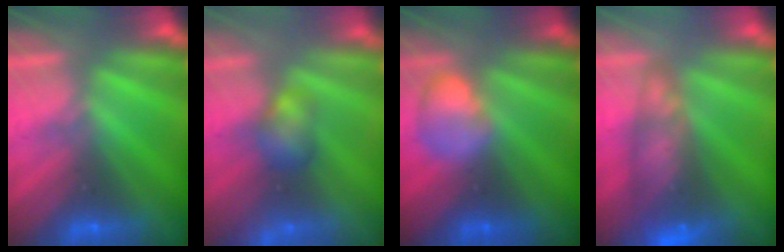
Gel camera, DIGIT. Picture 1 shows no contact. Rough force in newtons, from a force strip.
{"total": 3.0}
{"total": 2.4}
{"total": 9.2}